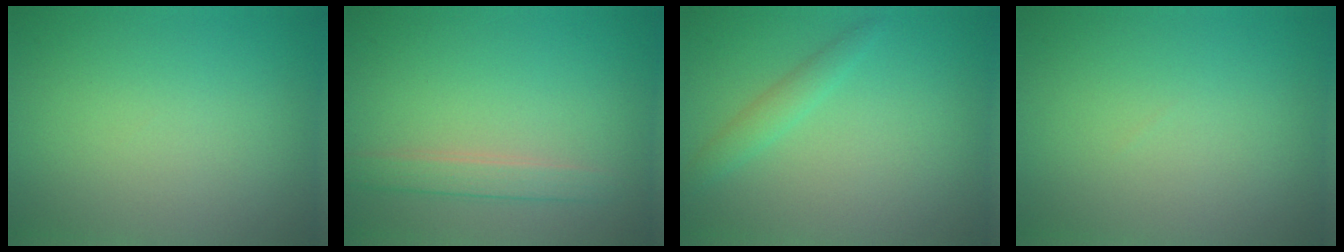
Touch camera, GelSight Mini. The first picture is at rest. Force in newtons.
{"total": 2.1, "press": 2.1, "slide": 0.2}
{"total": 1.6, "press": 1.6, "slide": 0.0}
{"total": 0.0}